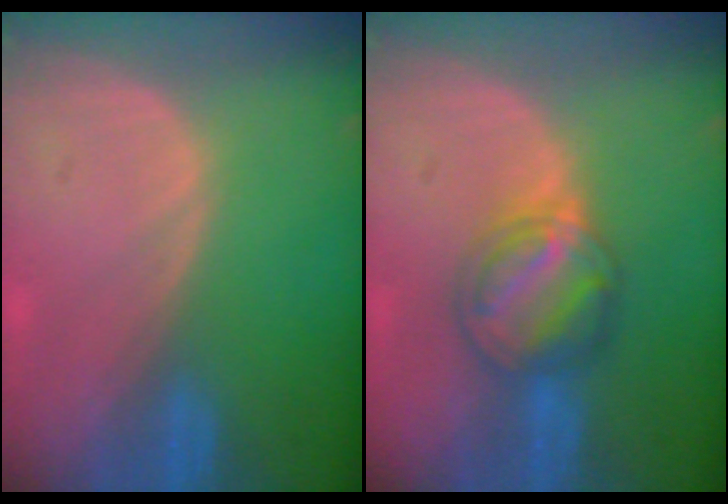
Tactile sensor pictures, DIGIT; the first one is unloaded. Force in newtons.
{"total": 6.2, "press": 6.1, "slide": 1.3}